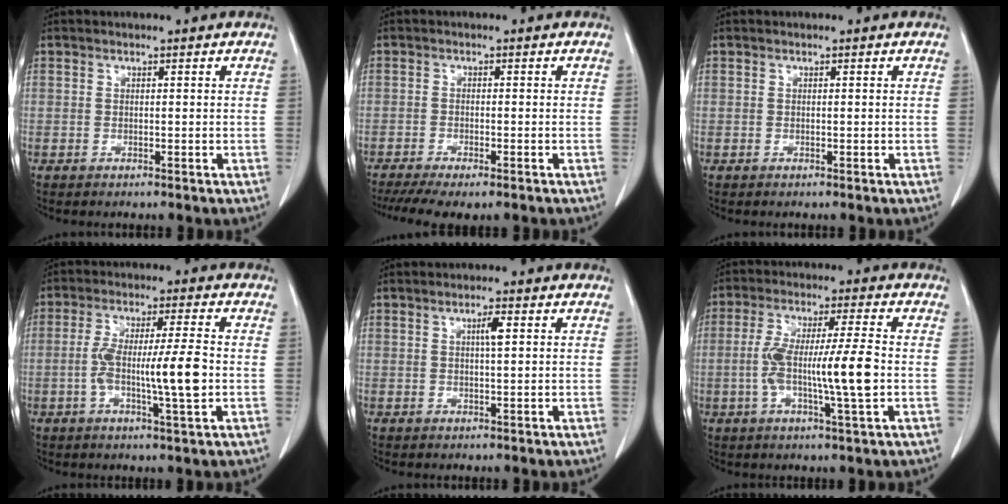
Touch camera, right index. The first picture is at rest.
{"total": 9.3, "force": [-7.3, 2.0, 5.4], "torque": [-0.080, -0.008, -0.110]}
{"total": 0.0}
{"total": 9.8, "force": [-1.4, 0.5, 9.7], "torque": [-0.175, 0.003, -0.029]}
{"total": 2.2, "force": [0.7, 0.1, 2.1], "torque": [-0.037, 0.002, 0.011]}
{"total": 11.3, "force": [-1.5, 0.4, 11.1], "torque": [-0.208, 0.003, -0.031]}